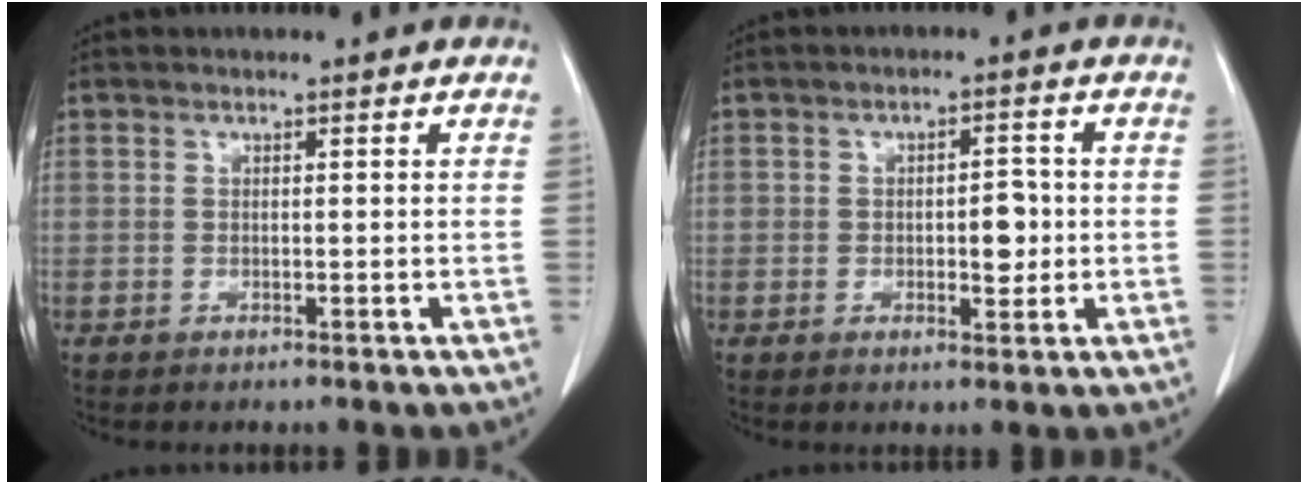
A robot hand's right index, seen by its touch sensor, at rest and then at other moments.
{"total": 4.4, "force": [-0.4, 2.3, 3.7], "torque": [-0.050, 0.008, -0.001]}